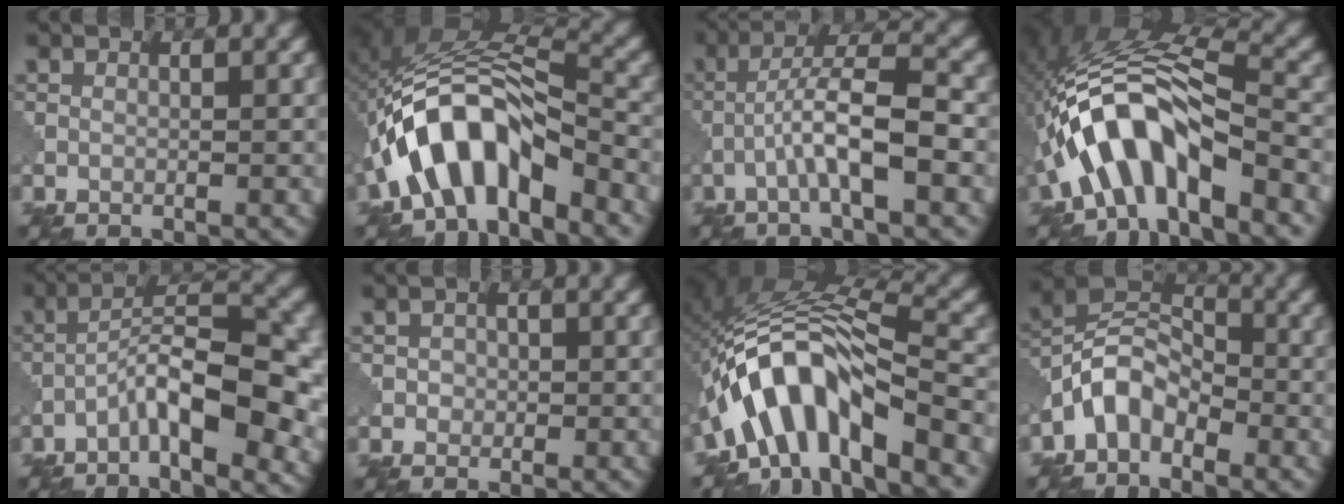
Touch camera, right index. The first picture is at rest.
{"total": 9.2, "force": [-4.8, 4.0, 6.7], "torque": [-0.119, 0.017, -0.086]}
{"total": 5.8, "force": [-1.9, 0.9, 5.4], "torque": [-0.099, 0.021, -0.042]}
{"total": 10.1, "force": [-4.5, 3.6, 8.3], "torque": [-0.155, 0.021, -0.085]}
{"total": 9.8, "force": [-3.8, 3.2, 8.5], "torque": [-0.136, 0.020, -0.071]}
{"total": 1.1, "force": [0.0, 1.1, 0.3], "torque": [0.007, 0.000, -0.003]}
{"total": 11.3, "force": [-5.9, 3.6, 9.0], "torque": [-0.149, 0.020, -0.110]}
{"total": 5.2, "force": [-3.0, 3.1, 2.9], "torque": [-0.050, 0.012, -0.071]}